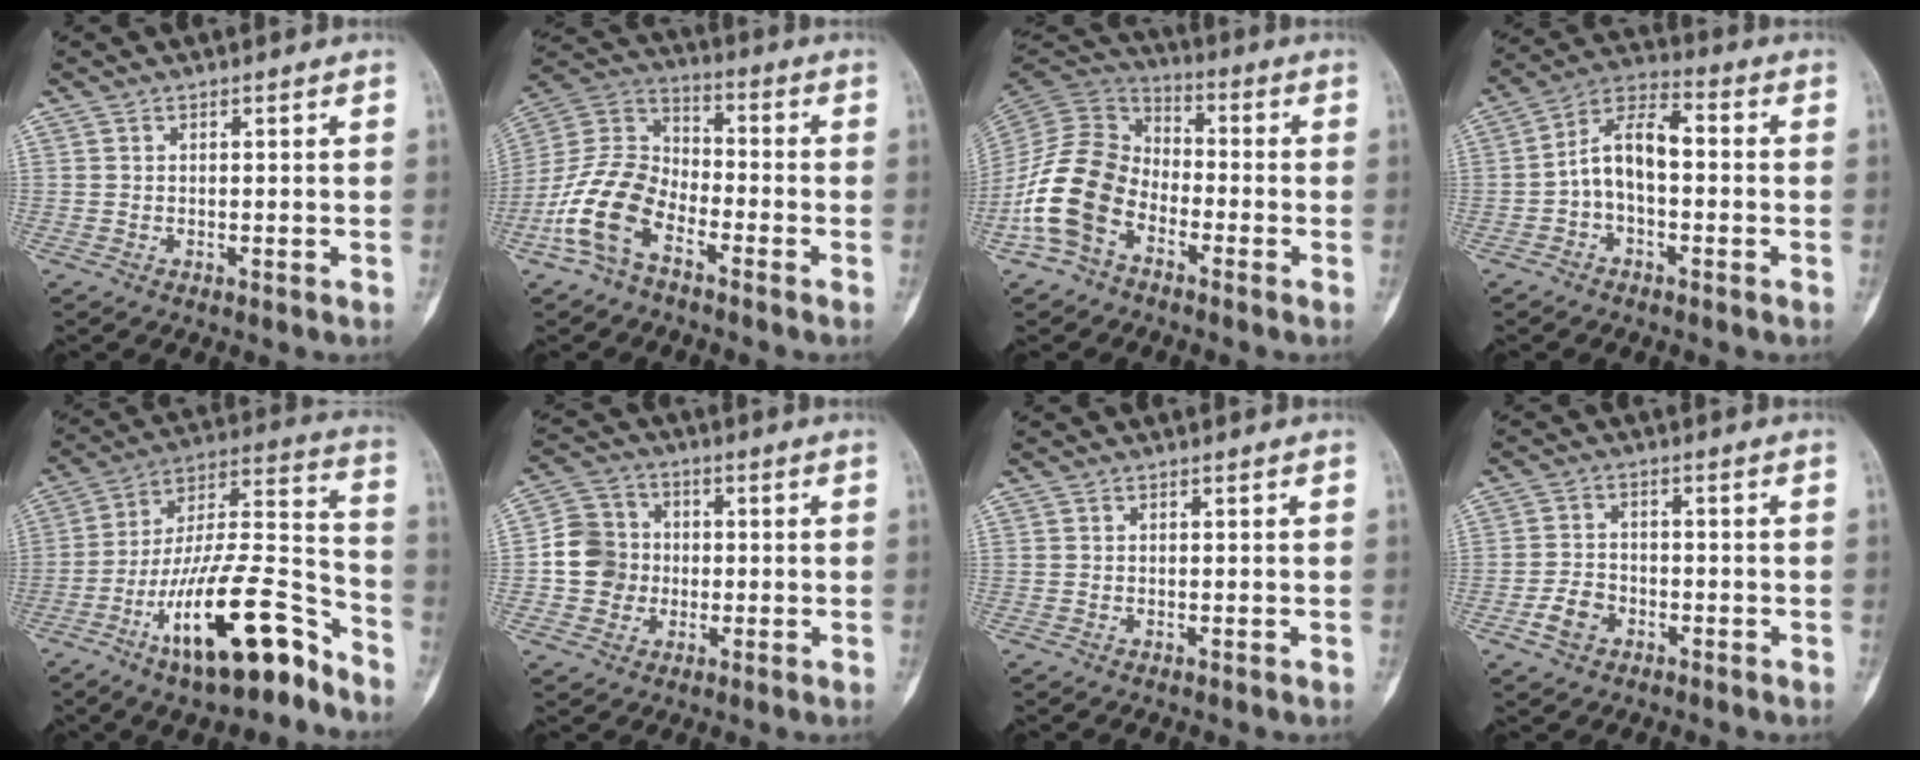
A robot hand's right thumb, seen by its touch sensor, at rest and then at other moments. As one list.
[{"total": 13.5, "force": [-6.8, 7.8, 8.8], "torque": [-0.175, 0.053, -0.145]}, {"total": 14.2, "force": [-6.0, 9.8, 8.4], "torque": [-0.159, 0.054, -0.132]}, {"total": 9.2, "force": [-1.1, 5.2, 7.6], "torque": [-0.125, 0.043, -0.034]}, {"total": 22.9, "force": [-13.4, 6.8, 17.2], "torque": [-0.284, 0.089, -0.228]}, {"total": 8.8, "force": [-0.8, 8.2, 3.0], "torque": [-0.029, 0.019, -0.022]}, {"total": 0.0}, {"total": 5.2, "force": [-2.6, 3.8, 2.5], "torque": [-0.037, 0.021, -0.049]}]